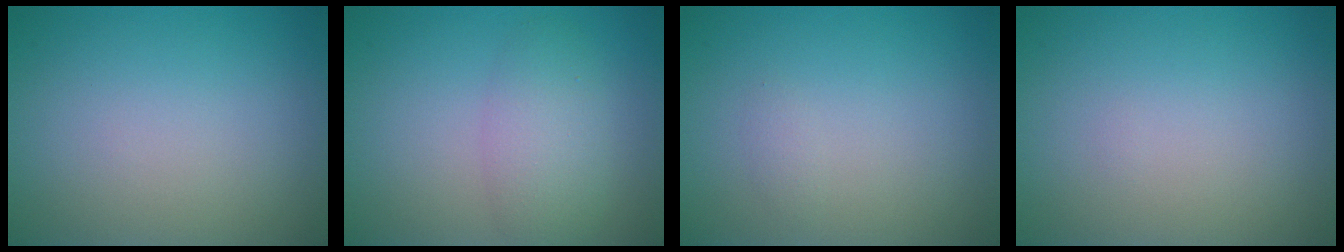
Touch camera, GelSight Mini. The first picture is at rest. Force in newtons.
{"total": 3.4, "press": 3.4, "slide": 0.1}
{"total": 0.6, "press": 0.6, "slide": 0.0}
{"total": 0.0}